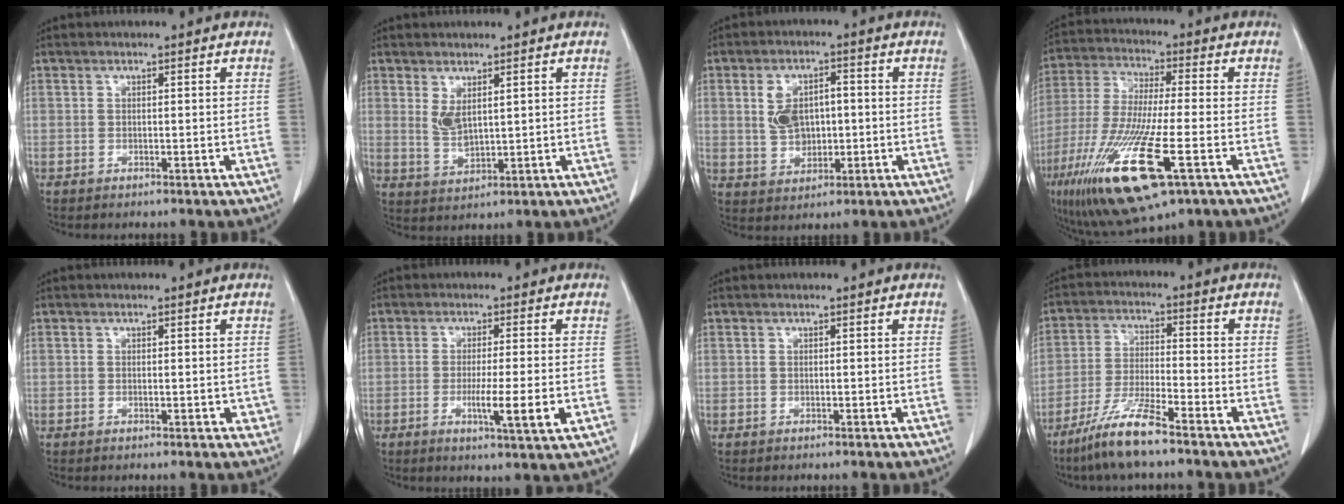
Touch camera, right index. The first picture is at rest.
{"total": 3.7, "force": [1.6, 1.2, 3.1], "torque": [-0.066, -0.005, 0.044]}
{"total": 6.6, "force": [0.5, 4.3, 5.1], "torque": [-0.099, 0.015, 0.019]}
{"total": 17.1, "force": [-7.3, 2.3, 15.3], "torque": [-0.327, -0.049, -0.130]}
{"total": 1.7, "force": [0.0, 0.8, 1.4], "torque": [-0.017, -0.002, 0.005]}
{"total": 7.0, "force": [-1.7, -0.2, 6.8], "torque": [-0.110, -0.017, -0.026]}
{"total": 0.0}
{"total": 8.6, "force": [-6.4, 0.4, 5.8], "torque": [-0.122, -0.022, -0.129]}